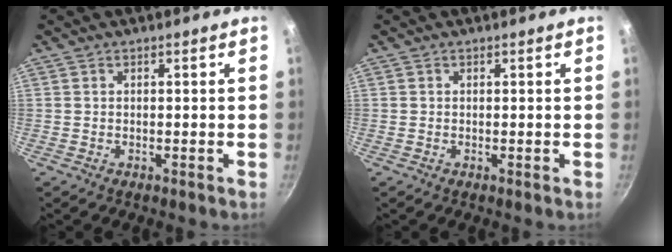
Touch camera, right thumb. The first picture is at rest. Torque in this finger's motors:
{"motor_torque": [0.23, 0.06, -0.20, -0.01, -0.03]}